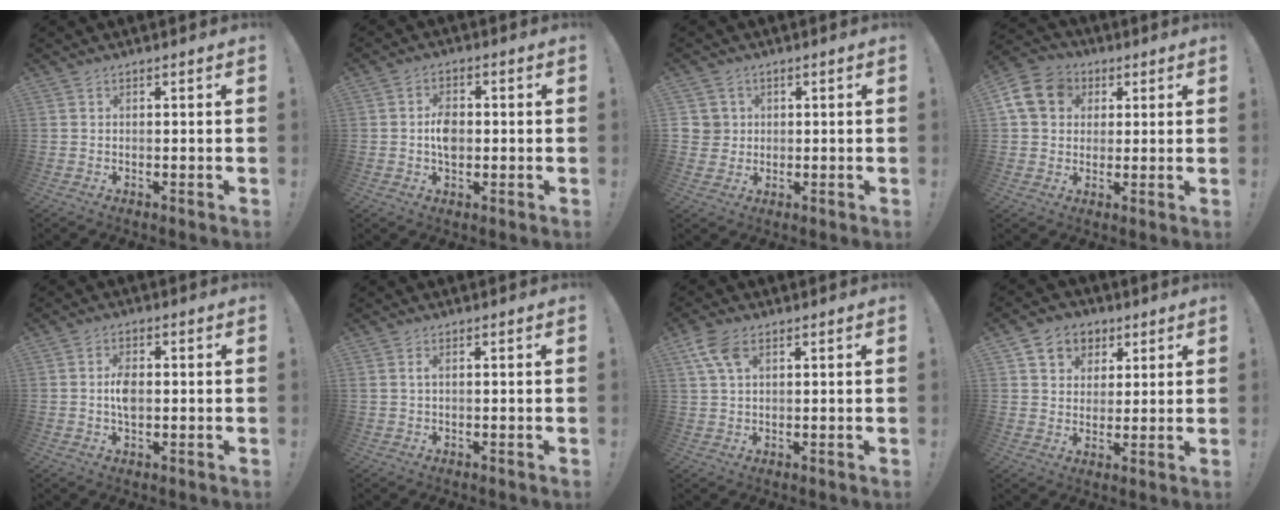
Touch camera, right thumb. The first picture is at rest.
{"total": 5.8, "force": [-0.7, 3.9, 4.3], "torque": [-0.066, 0.003, -0.013]}
{"total": 4.3, "force": [1.0, 4.1, 0.6], "torque": [-0.011, 0.002, 0.022]}
{"total": 13.2, "force": [3.9, 10.9, 6.3], "torque": [-0.100, -0.001, 0.081]}
{"total": 5.0, "force": [-0.2, 2.7, 4.2], "torque": [-0.075, 0.003, -0.006]}
{"total": 1.4, "force": [0.3, 0.5, 1.3], "torque": [-0.034, 0.007, 0.007]}
{"total": 7.4, "force": [3.5, 4.0, 5.1], "torque": [-0.106, -0.002, 0.069]}
{"total": 7.7, "force": [3.2, 6.8, 1.7], "torque": [-0.019, -0.018, 0.064]}